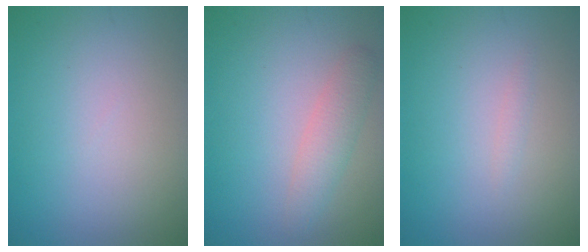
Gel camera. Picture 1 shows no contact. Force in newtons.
{"total": 2.4, "press": 2.3, "slide": 0.1}
{"total": 0.5, "press": 0.5, "slide": 0.1}